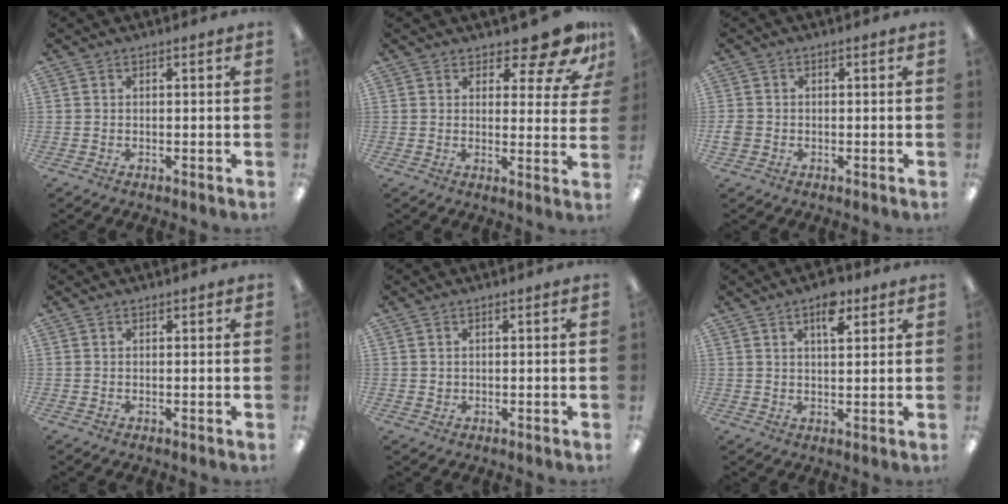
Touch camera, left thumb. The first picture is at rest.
{"total": 11.4, "force": [8.6, 4.0, 6.3], "torque": [-0.079, -0.057, 0.150]}
{"total": 2.2, "force": [-0.4, 1.9, 0.9], "torque": [-0.014, 0.004, -0.007]}
{"total": 0.6, "force": [0.5, 0.2, 0.2], "torque": [-0.004, 0.001, 0.010]}
{"total": 0.7, "force": [0.5, 0.5, 0.1], "torque": [-0.002, 0.002, 0.008]}
{"total": 6.5, "force": [4.0, 2.8, 4.4], "torque": [-0.055, -0.016, 0.063]}